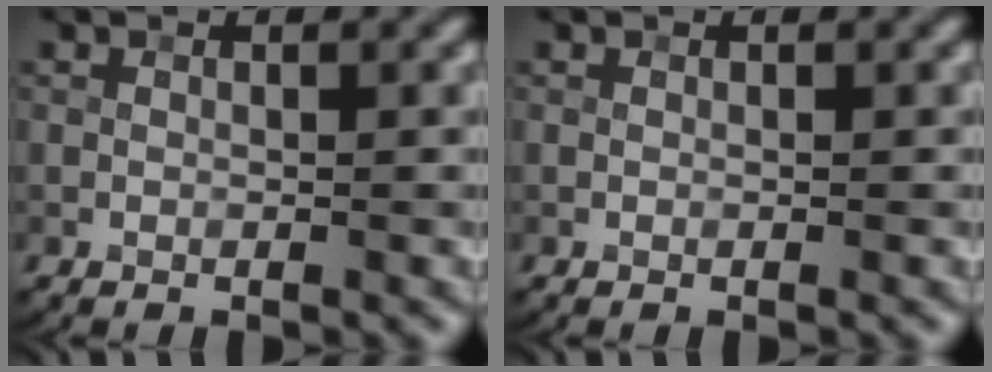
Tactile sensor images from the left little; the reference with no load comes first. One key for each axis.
{"total": 0.0}